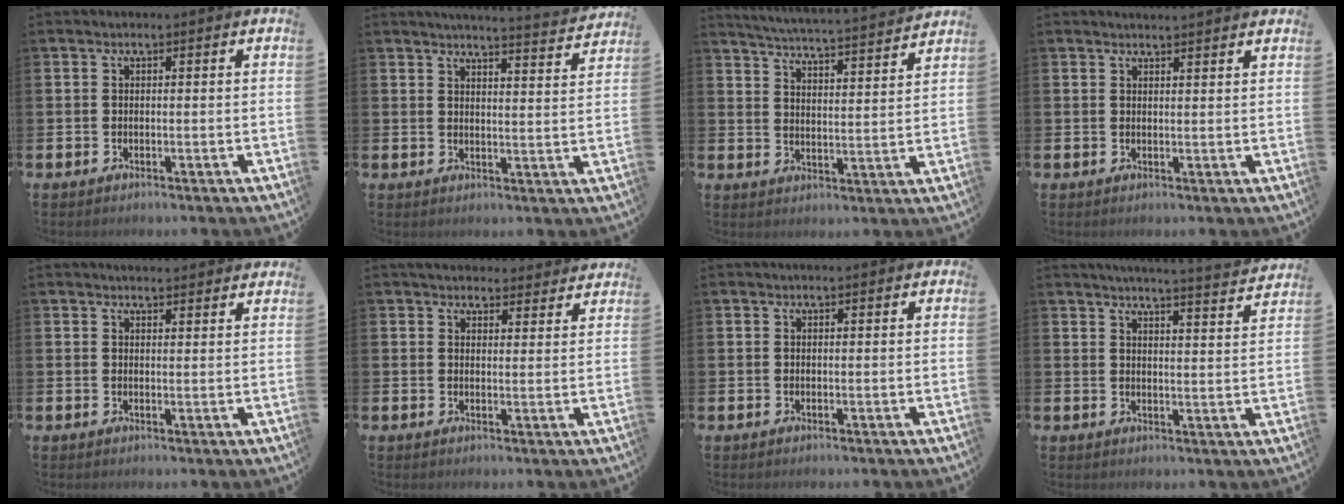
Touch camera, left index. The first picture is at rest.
{"total": 4.4, "force": [4.3, -0.4, 0.6], "torque": [-0.010, -0.037, 0.072]}
{"total": 5.2, "force": [5.1, -0.2, 0.9], "torque": [-0.038, -0.045, 0.086]}
{"total": 1.9, "force": [1.9, -0.1, 0.0], "torque": [0.008, -0.013, 0.032]}
{"total": 2.4, "force": [2.4, 0.3, 0.0], "torque": [0.005, -0.014, 0.042]}
{"total": 4.1, "force": [3.9, 1.1, 0.3], "torque": [-0.004, -0.020, 0.070]}
{"total": 0.7, "force": [0.6, 0.2, 0.4], "torque": [0.003, -0.001, 0.008]}
{"total": 4.7, "force": [4.6, -0.6, 0.9], "torque": [-0.017, -0.036, 0.077]}